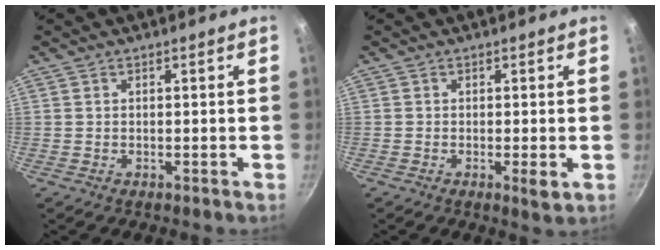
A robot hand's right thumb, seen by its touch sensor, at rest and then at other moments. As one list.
[{"total": 2.2, "force": [-0.5, 0.5, 2.1], "torque": [-0.041, -0.008, -0.008]}]